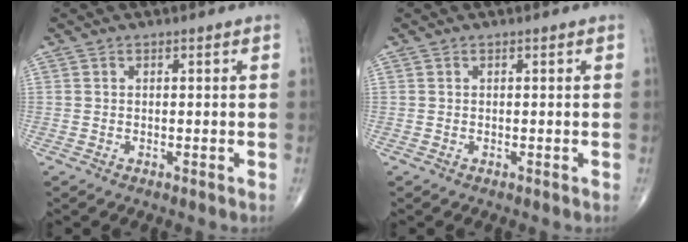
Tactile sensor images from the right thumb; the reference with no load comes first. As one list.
[{"total": 0.0}]